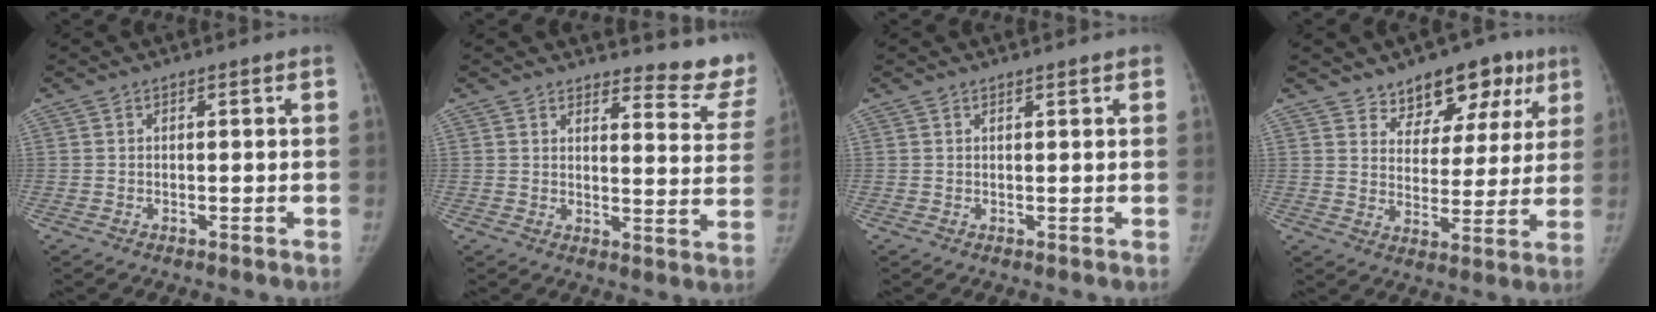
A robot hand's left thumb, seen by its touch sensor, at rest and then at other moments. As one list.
[{"total": 12.8, "force": [12.4, 2.7, 1.2], "torque": [0.030, -0.134, 0.117]}, {"total": 1.1, "force": [0.9, 0.2, 0.6], "torque": [-0.005, -0.002, 0.012]}, {"total": 12.3, "force": [8.1, 7.5, 5.4], "torque": [-0.015, -0.030, 0.116]}]